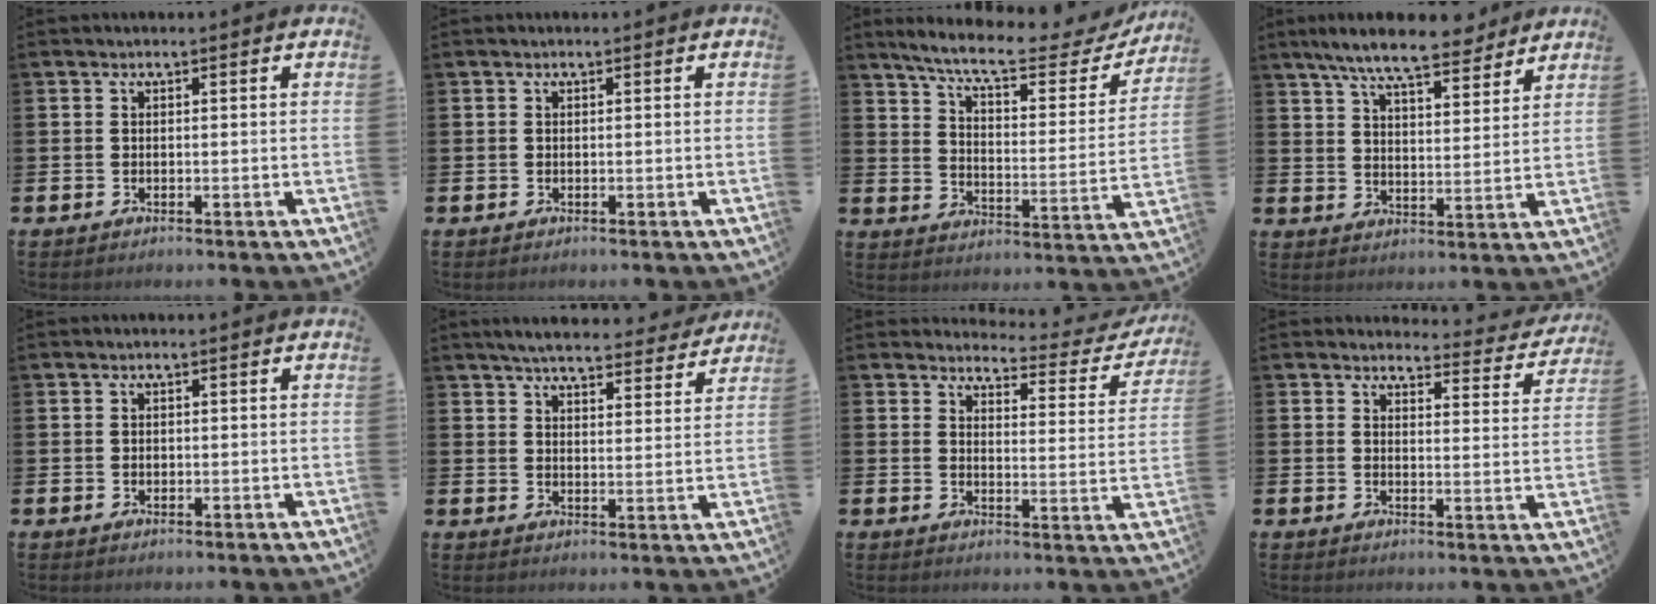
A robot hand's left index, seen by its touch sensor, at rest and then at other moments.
{"total": 0.0}
{"total": 9.3, "force": [8.0, 1.7, 4.3], "torque": [-0.109, -0.047, 0.133]}
{"total": 9.1, "force": [8.2, 1.5, 3.7], "torque": [-0.083, -0.038, 0.147]}
{"total": 0.6, "force": [0.1, 0.5, 0.2], "torque": [0.002, 0.002, -0.002]}
{"total": 5.6, "force": [5.4, 0.7, 1.4], "torque": [-0.030, -0.032, 0.093]}
{"total": 3.0, "force": [2.7, 1.1, 0.6], "torque": [-0.013, -0.032, 0.036]}
{"total": 3.0, "force": [2.9, 0.7, 0.2], "torque": [-0.002, -0.029, 0.044]}